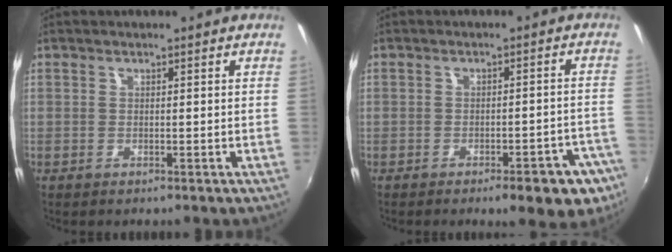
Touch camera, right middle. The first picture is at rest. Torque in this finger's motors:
{"motor_torque": [0.39, -0.91, 0.05, 0.00]}